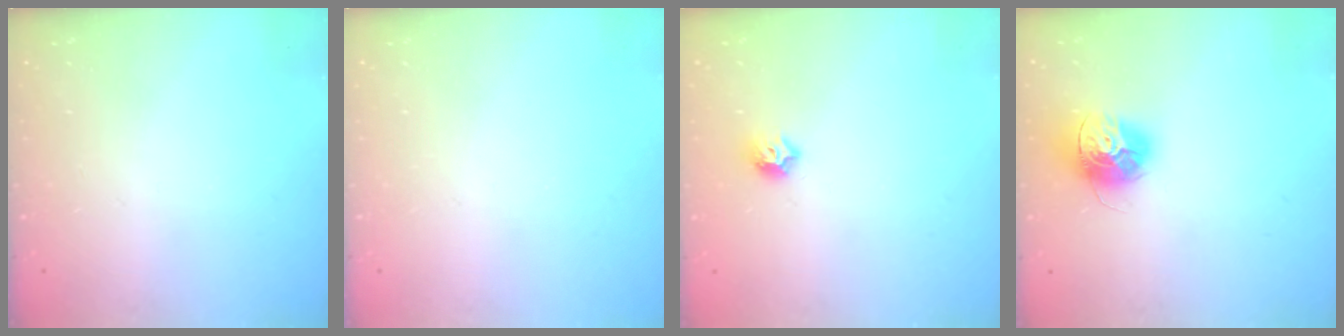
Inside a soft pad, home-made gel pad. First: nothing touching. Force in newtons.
{"total": 0.0}
{"total": 6.7, "press": 6.6, "slide": 1.1}
{"total": 13.7, "press": 13.7, "slide": 1.0}